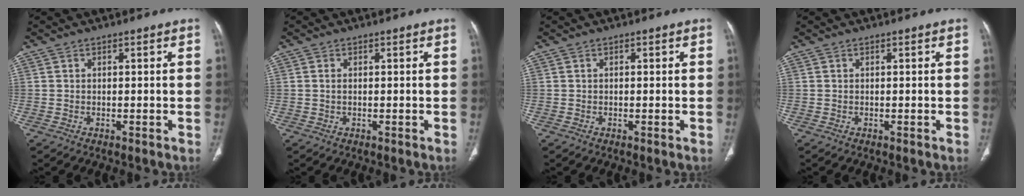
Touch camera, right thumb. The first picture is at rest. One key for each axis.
{"total": 0.7, "fx": 0.1, "fy": 0.4, "fz": 0.5, "tx": -0.013, "ty": 0.005, "tz": 0.002}
{"total": 0.0}
{"total": 0.0}